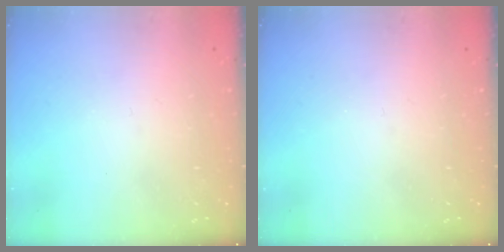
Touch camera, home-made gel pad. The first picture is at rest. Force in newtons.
{"total": 0.0}